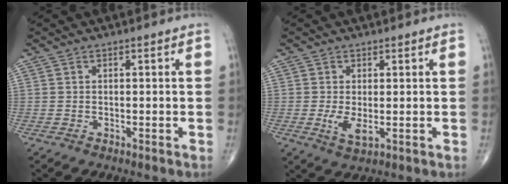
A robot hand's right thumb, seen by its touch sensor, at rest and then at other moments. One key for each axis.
{"total": 3.5, "fx": -0.3, "fy": 1.4, "fz": 3.2, "tx": -0.065, "ty": -0.011, "tz": -0.001}